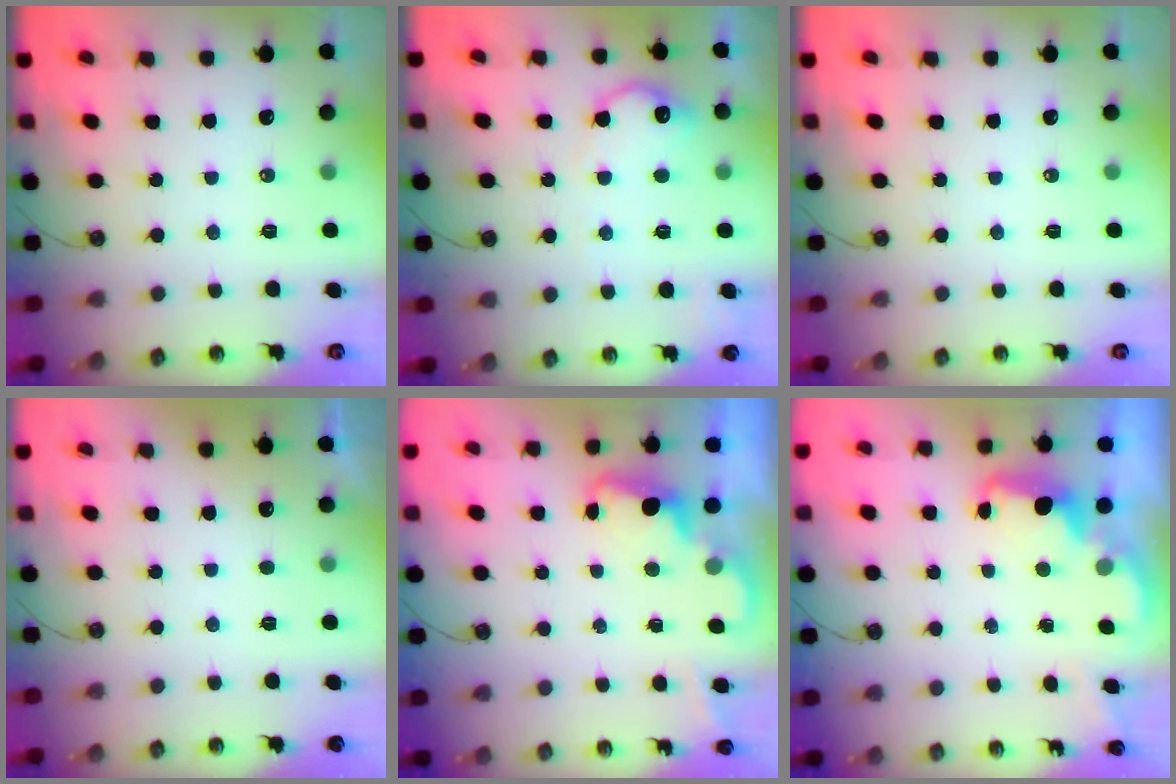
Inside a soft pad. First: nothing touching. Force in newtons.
{"total": 12.9, "press": 12.9, "slide": 0.5}
{"total": 0.0}
{"total": 0.0}
{"total": 2.4, "press": 2.4, "slide": 0.5}
{"total": 2.5, "press": 2.5, "slide": 0.5}